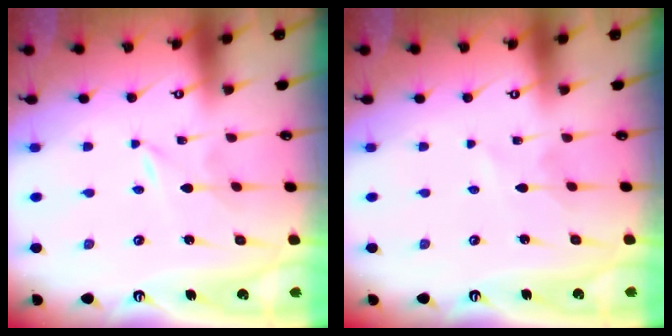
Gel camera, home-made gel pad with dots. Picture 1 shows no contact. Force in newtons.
{"total": 1.4, "press": 1.4, "slide": 0.1}